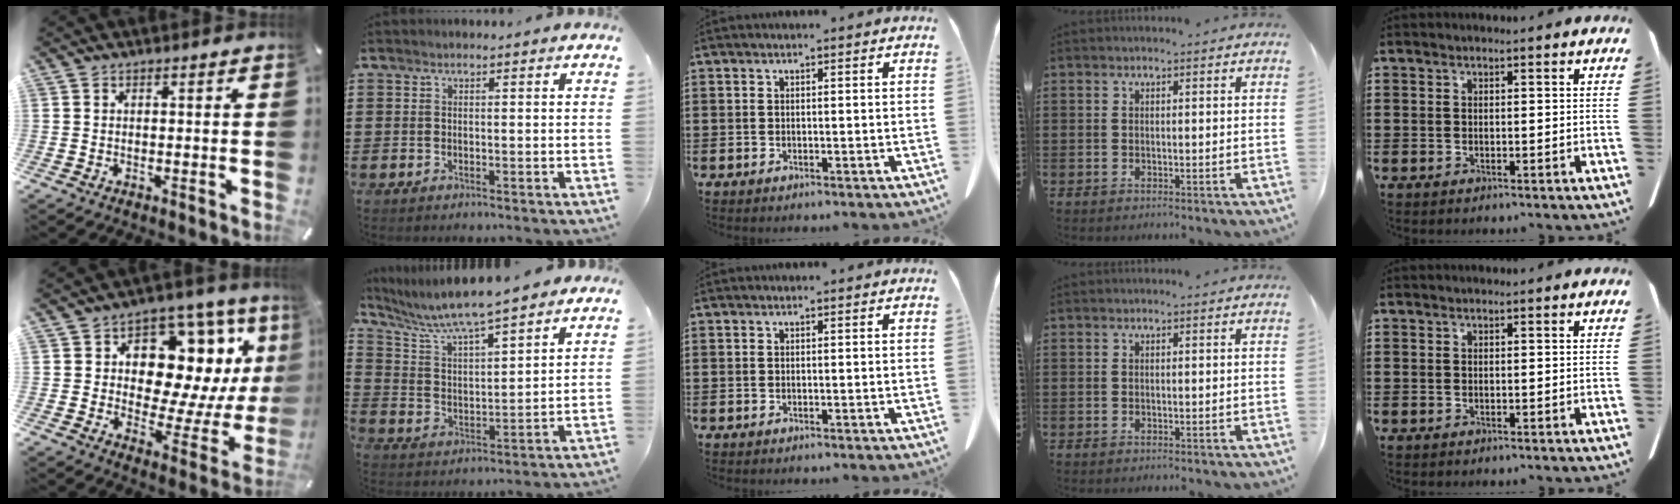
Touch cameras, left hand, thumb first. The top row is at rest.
{"thumb": {"total": 16.7, "force": [6.8, 10.5, 11.0], "torque": [-0.146, -0.054, 0.117]}, "index": {"total": 6.7, "force": [6.2, 0.3, 2.6], "torque": [-0.078, -0.036, 0.104]}}